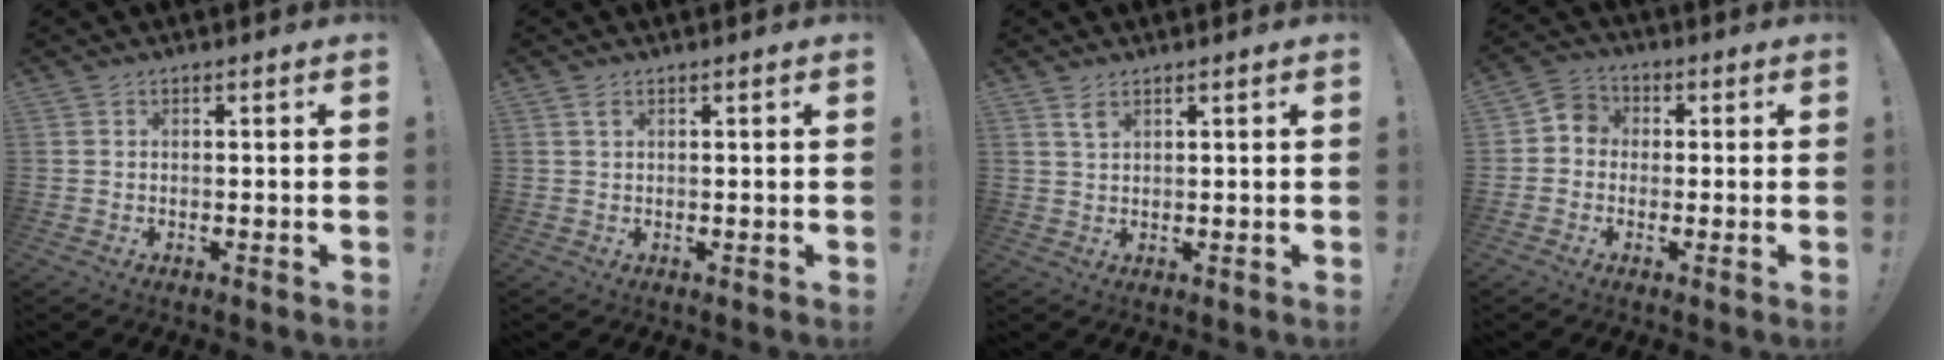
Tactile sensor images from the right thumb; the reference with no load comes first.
{"total": 1.6, "force": [0.8, 0.7, 1.2], "torque": [-0.024, 0.001, 0.014]}
{"total": 2.6, "force": [1.7, 1.2, 1.6], "torque": [-0.025, -0.007, 0.030]}
{"total": 5.2, "force": [-1.2, 4.7, 1.9], "torque": [-0.042, 0.021, -0.019]}